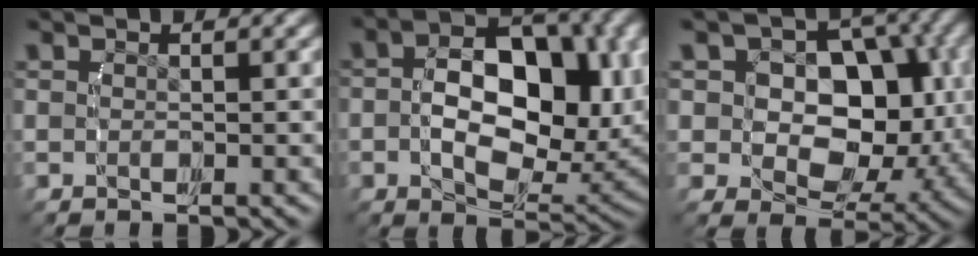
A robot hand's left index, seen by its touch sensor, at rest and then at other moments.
{"total": 9.4, "force": [1.1, 5.3, 7.8], "torque": [-0.106, -0.003, 0.017]}
{"total": 11.2, "force": [0.9, 9.3, 6.2], "torque": [-0.097, -0.042, 0.021]}